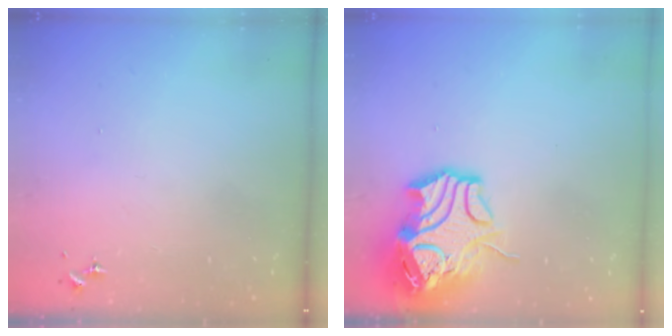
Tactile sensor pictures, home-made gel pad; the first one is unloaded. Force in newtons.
{"total": 17.6, "press": 17.4, "slide": 2.5}